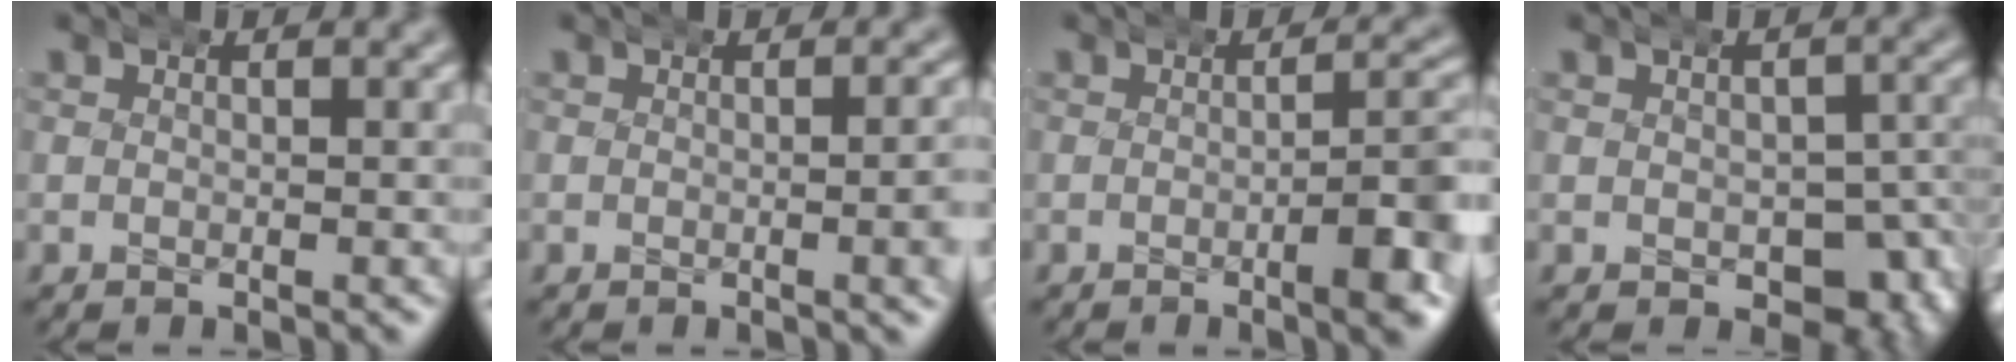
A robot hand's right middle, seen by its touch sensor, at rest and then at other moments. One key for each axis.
{"total": 1.9, "fx": 0.0, "fy": 0.4, "fz": 1.9, "tx": -0.024, "ty": 0.007, "tz": -0.003}
{"total": 5.5, "fx": -1.3, "fy": 1.6, "fz": 5.1, "tx": -0.061, "ty": 0.000, "tz": -0.018}
{"total": 4.9, "fx": -1.8, "fy": 3.2, "fz": 3.3, "tx": -0.034, "ty": -0.012, "tz": -0.018}